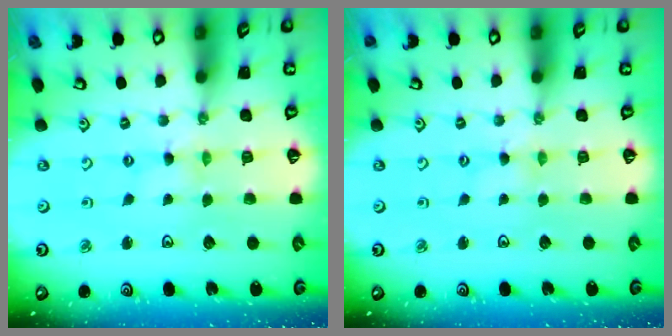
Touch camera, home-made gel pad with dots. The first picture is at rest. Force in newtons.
{"total": 0.7, "press": 0.7, "slide": 0.1}